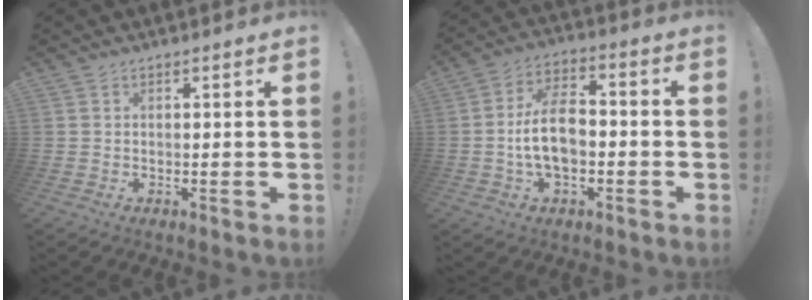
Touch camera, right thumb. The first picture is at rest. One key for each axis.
{"total": 12.4, "fx": -2.4, "fy": 7.4, "fz": 9.7, "tx": -0.191, "ty": 0.015, "tz": -0.045}